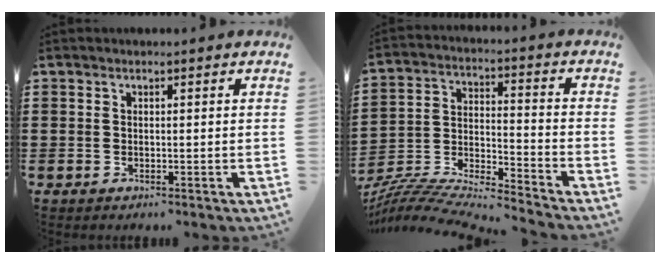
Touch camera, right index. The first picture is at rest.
{"total": 7.6, "force": [-7.3, 0.3, 1.9], "torque": [-0.046, -0.008, -0.152]}